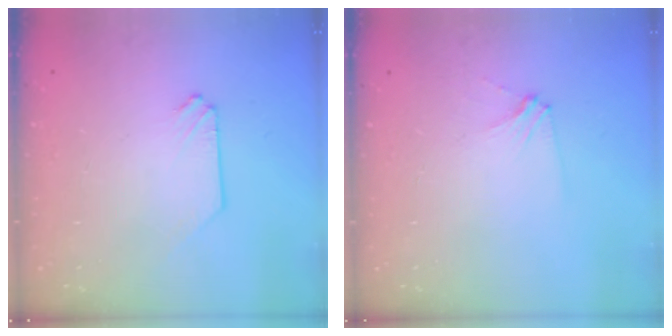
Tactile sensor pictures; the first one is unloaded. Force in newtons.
{"total": 2.8, "press": 2.8, "slide": 0.4}